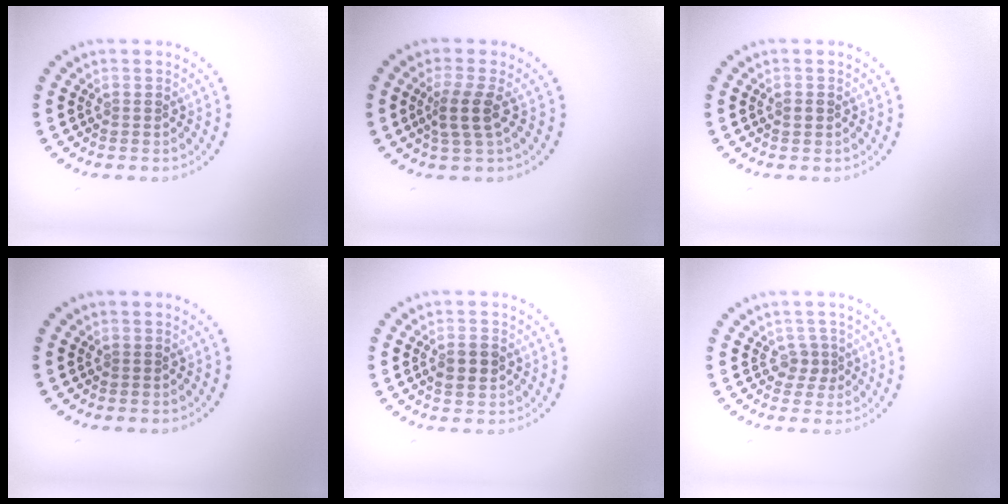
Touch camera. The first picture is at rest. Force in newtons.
{"total": 2.5, "press": 2.0, "slide": 1.5}
{"total": 0.9, "press": 0.9, "slide": 0.1}
{"total": 0.0}
{"total": 2.2, "press": 2.2, "slide": 0.1}
{"total": 1.6, "press": 1.2, "slide": 1.1}